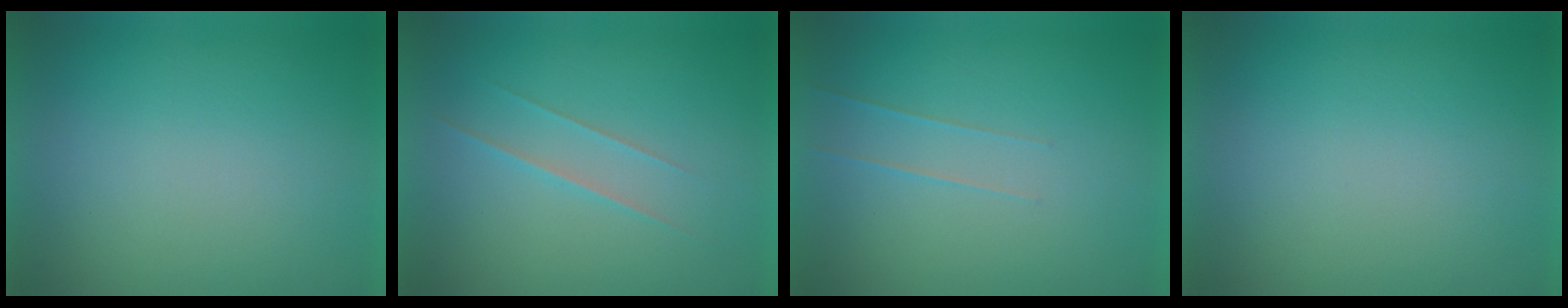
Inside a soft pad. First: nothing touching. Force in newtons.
{"total": 1.6}
{"total": 1.7}
{"total": 1.2}